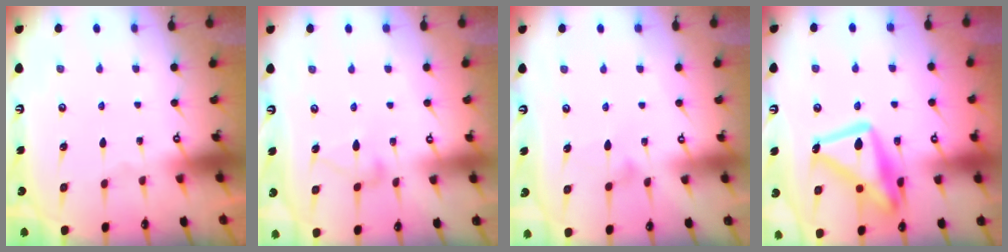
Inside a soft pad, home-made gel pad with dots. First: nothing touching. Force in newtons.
{"total": 8.3, "press": 8.3, "slide": 0.4}
{"total": 4.1, "press": 4.1, "slide": 0.2}
{"total": 16.0, "press": 15.9, "slide": 1.3}